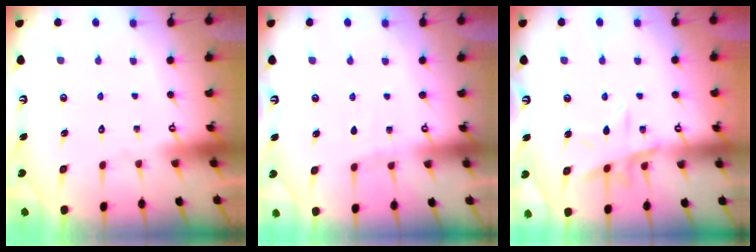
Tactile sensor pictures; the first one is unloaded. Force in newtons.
{"total": 2.7, "press": 2.6, "slide": 0.4}
{"total": 11.3, "press": 11.2, "slide": 0.9}